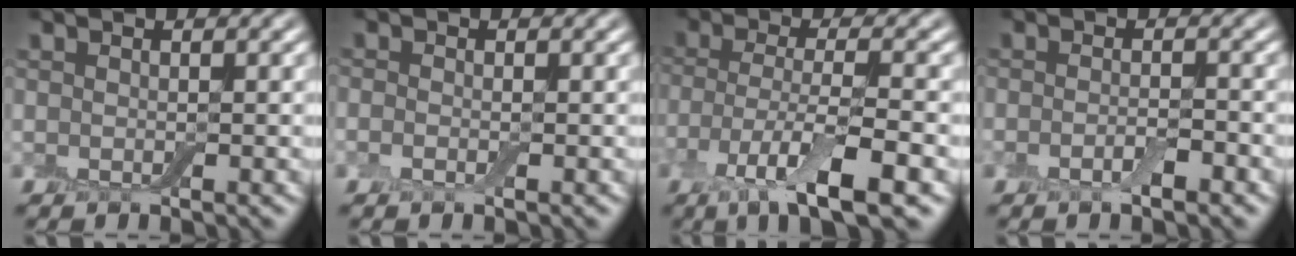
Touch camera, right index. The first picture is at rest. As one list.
[{"total": 0.9, "force": [-0.4, 0.5, 0.6], "torque": [-0.014, 0.000, -0.011]}, {"total": 7.3, "force": [-3.1, 2.0, 6.3], "torque": [-0.122, -0.011, -0.060]}, {"total": 1.9, "force": [-1.0, 0.5, 1.5], "torque": [-0.030, -0.002, -0.021]}]